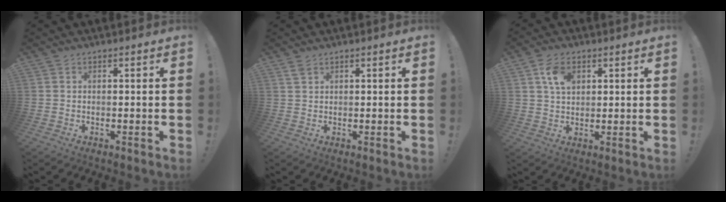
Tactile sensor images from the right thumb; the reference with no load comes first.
{"total": 1.8, "force": [1.2, 1.0, 0.9], "torque": [-0.017, 0.000, 0.022]}
{"total": 6.8, "force": [2.8, 4.5, 4.4], "torque": [-0.062, -0.004, 0.049]}